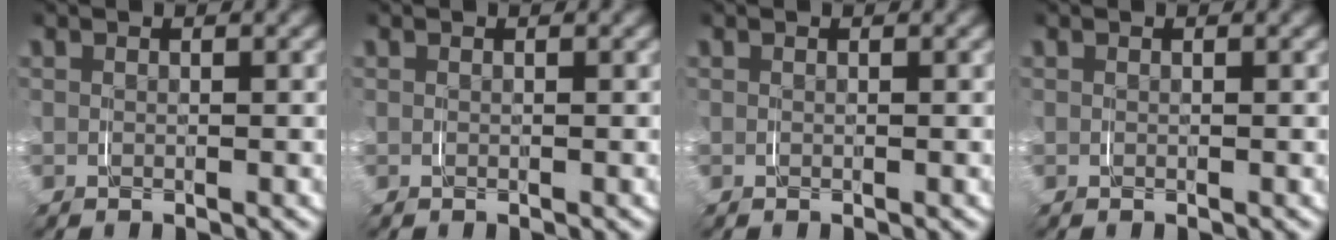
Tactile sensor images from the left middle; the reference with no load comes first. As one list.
[{"total": 0.0}, {"total": 0.0}, {"total": 0.0}]